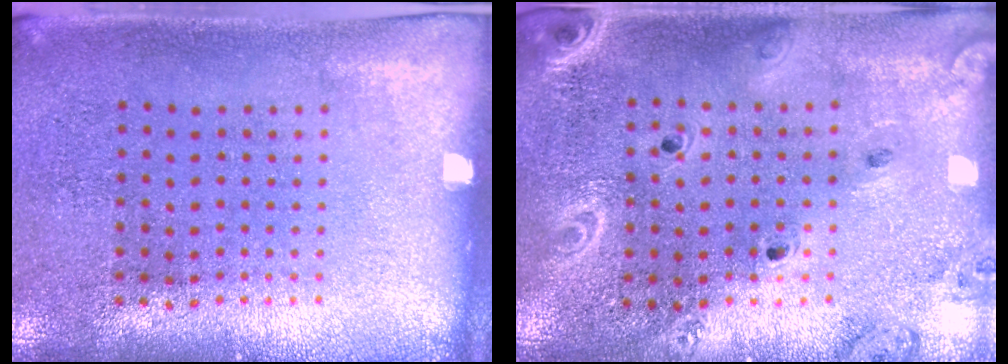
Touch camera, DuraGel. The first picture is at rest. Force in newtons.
{"total": 2.0, "press": 1.9, "slide": 0.8}